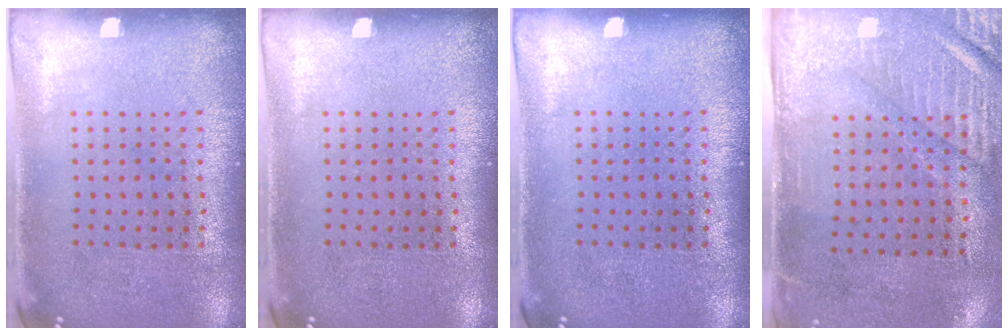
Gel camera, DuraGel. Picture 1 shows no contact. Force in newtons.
{"total": 0.0}
{"total": 0.0}
{"total": 2.9, "press": 2.5, "slide": 1.5}